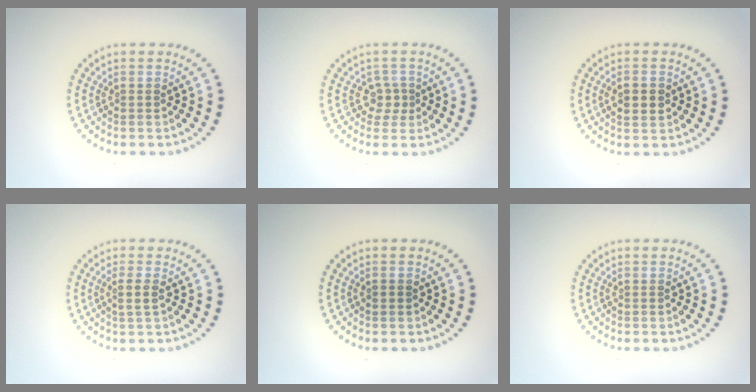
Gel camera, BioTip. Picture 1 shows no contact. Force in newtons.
{"total": 1.7, "press": 1.2, "slide": 1.1}
{"total": 2.1, "press": 2.1, "slide": 0.1}
{"total": 1.4, "press": 1.1, "slide": 0.9}
{"total": 0.9, "press": 0.9, "slide": 0.1}
{"total": 0.0}